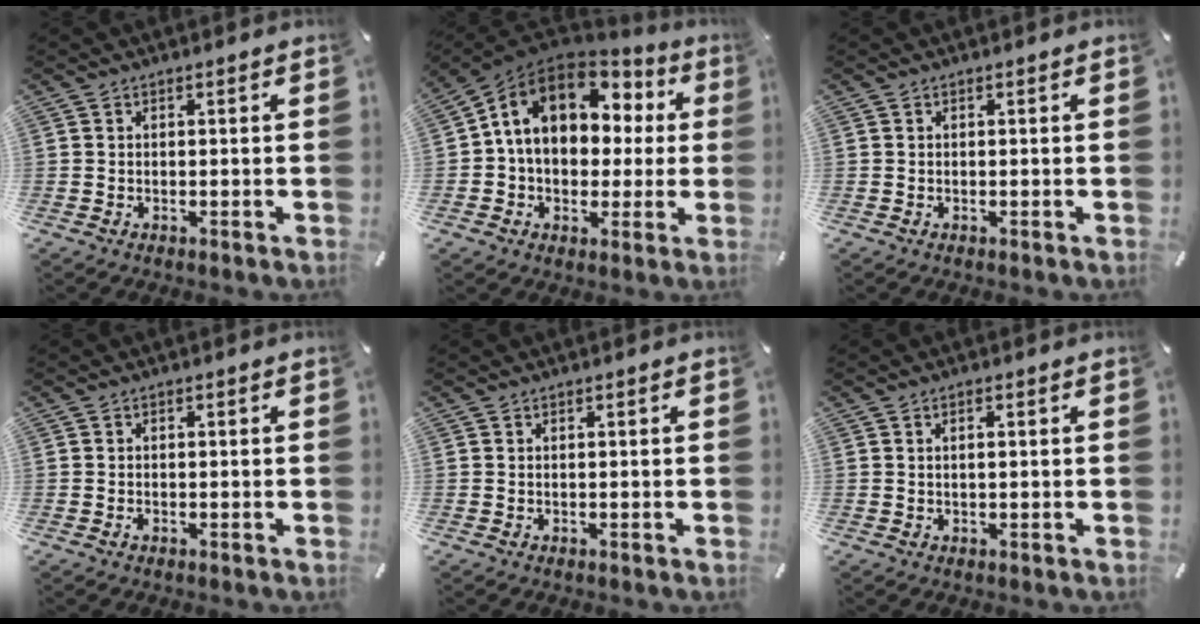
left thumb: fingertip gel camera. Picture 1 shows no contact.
{"total": 13.6, "force": [4.3, 10.3, 7.8], "torque": [-0.143, -0.013, 0.084]}
{"total": 0.0}
{"total": 0.7, "force": [-0.3, 0.4, 0.4], "torque": [-0.007, -0.001, -0.007]}
{"total": 0.0}
{"total": 1.1, "force": [0.2, 0.3, 1.0], "torque": [-0.020, 0.001, 0.003]}